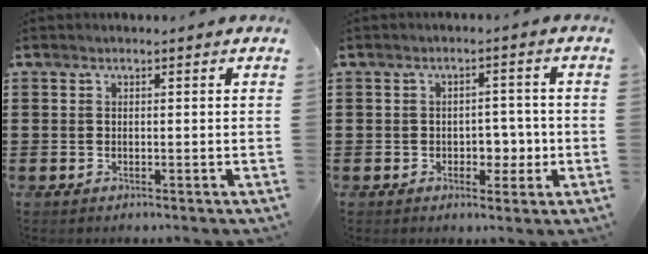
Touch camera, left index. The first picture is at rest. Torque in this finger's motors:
{"motor_torque": [0.06, 0.05, 0.06, 0.02]}